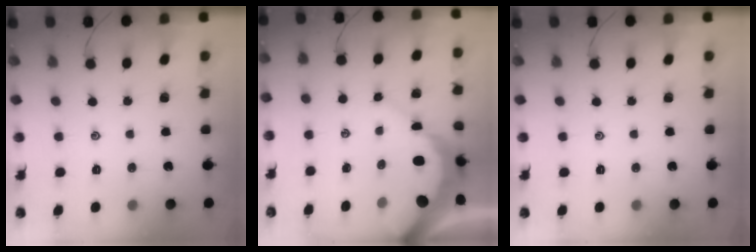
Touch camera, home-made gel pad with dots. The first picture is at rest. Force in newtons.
{"total": 7.9, "press": 7.8, "slide": 0.9}
{"total": 0.0}